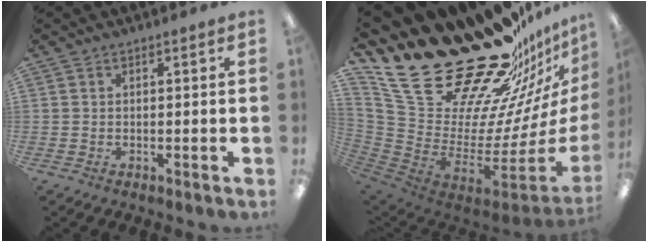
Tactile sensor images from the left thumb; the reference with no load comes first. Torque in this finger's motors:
{"motor_torque": [4.22, 0.79, 0.22, -2.55, 0.17]}